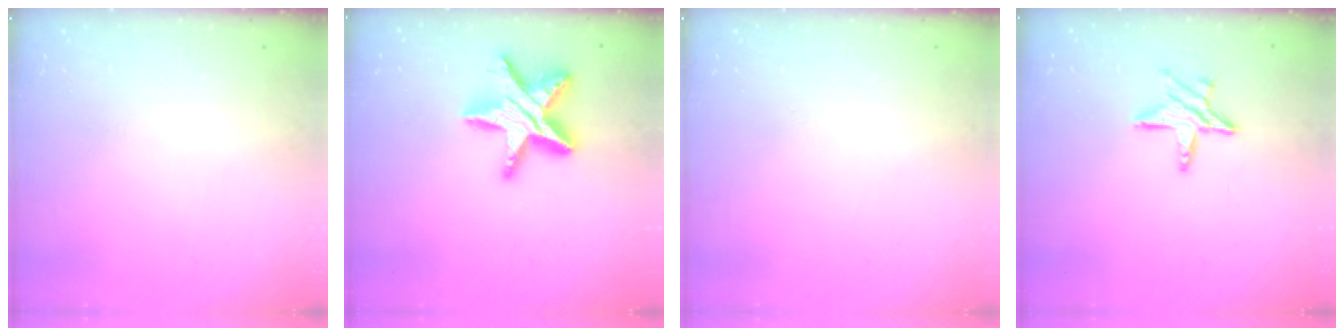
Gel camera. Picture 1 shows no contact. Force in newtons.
{"total": 16.9, "press": 16.8, "slide": 1.3}
{"total": 0.0}
{"total": 8.7, "press": 8.7, "slide": 0.6}